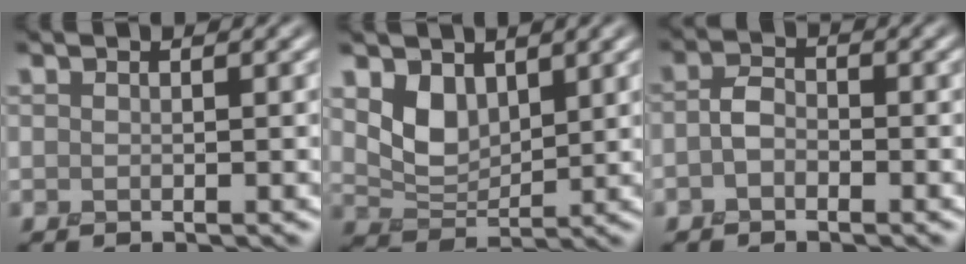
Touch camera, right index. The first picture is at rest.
{"total": 3.4, "force": [1.4, 2.2, 2.2], "torque": [-0.049, -0.011, 0.027]}
{"total": 2.0, "force": [-1.2, 1.2, 0.9], "torque": [-0.018, 0.003, -0.031]}